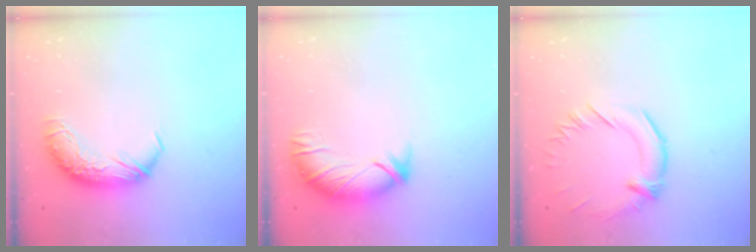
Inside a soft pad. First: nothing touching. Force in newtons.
{"total": 3.3, "press": 3.1, "slide": 1.2}
{"total": 1.4, "press": 0.7, "slide": 1.2}